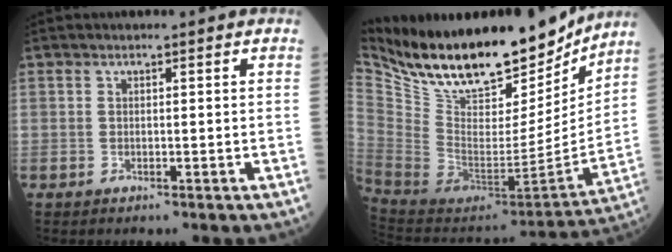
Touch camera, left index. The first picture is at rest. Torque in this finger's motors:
{"motor_torque": [0.14, -0.92, 0.26, 0.04]}